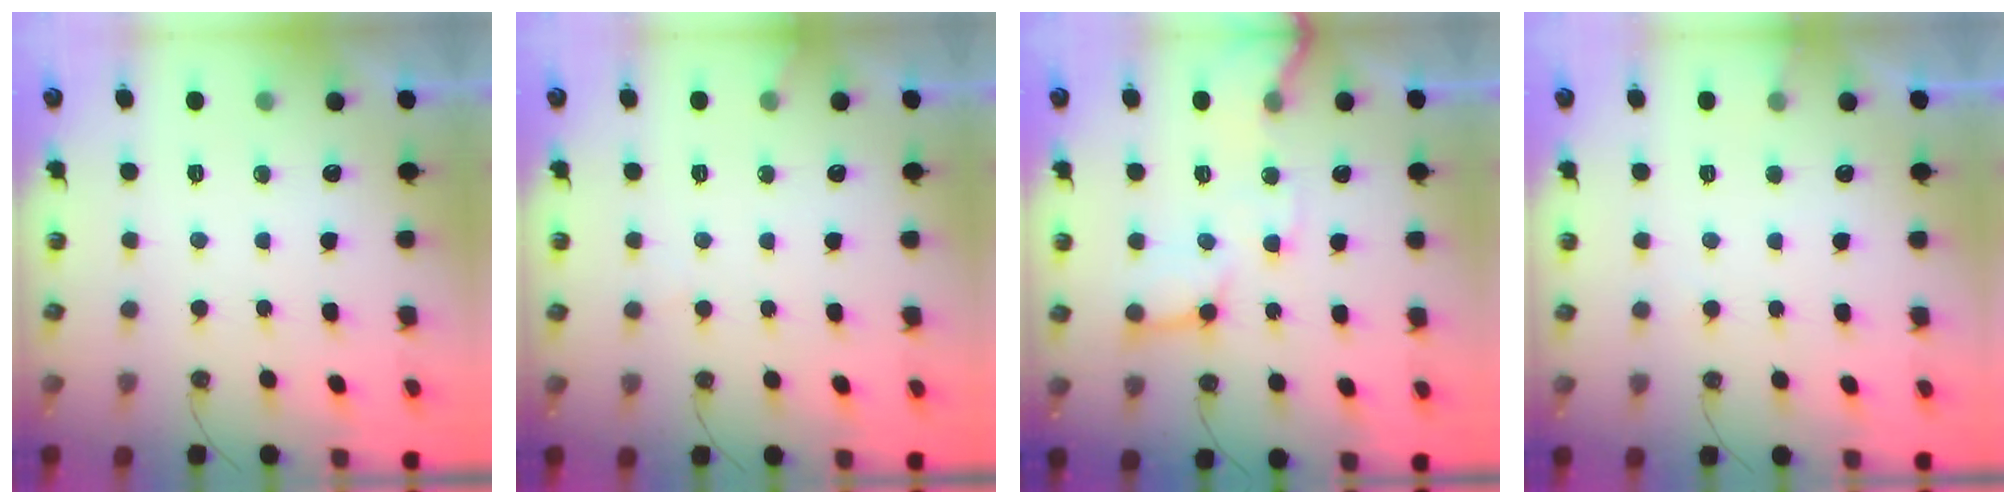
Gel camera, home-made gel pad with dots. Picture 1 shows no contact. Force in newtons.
{"total": 4.4, "press": 4.3, "slide": 0.2}
{"total": 11.8, "press": 11.7, "slide": 1.7}
{"total": 5.6, "press": 5.6, "slide": 0.3}